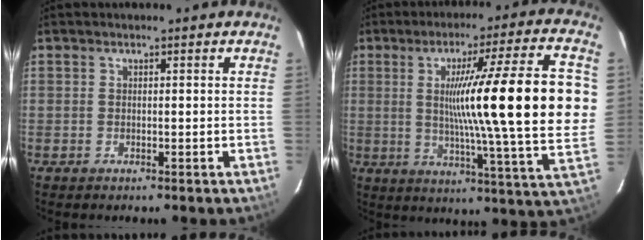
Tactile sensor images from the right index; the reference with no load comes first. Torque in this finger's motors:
{"motor_torque": [1.86, -0.28, 1.05, 0.21]}